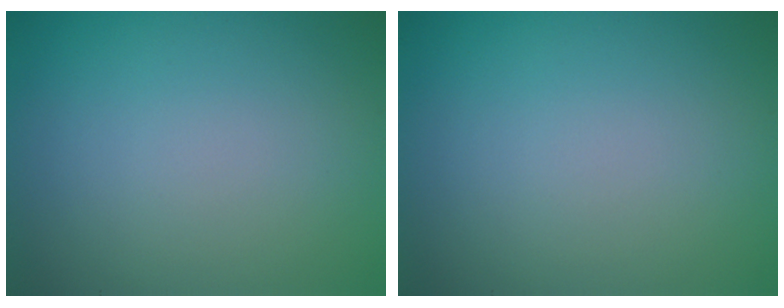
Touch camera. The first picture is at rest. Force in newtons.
{"total": 0.0}